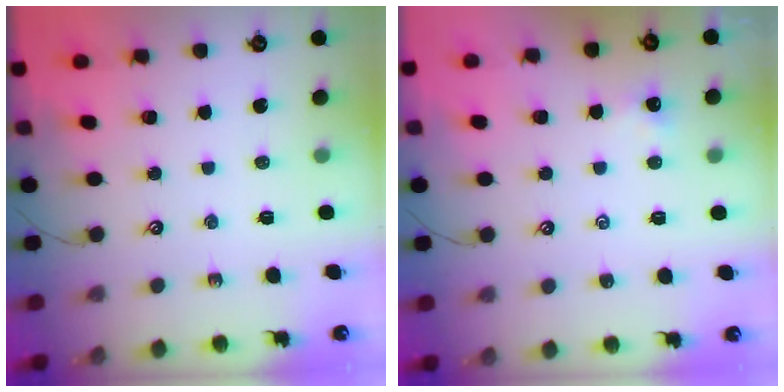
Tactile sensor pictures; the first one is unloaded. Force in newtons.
{"total": 0.0}